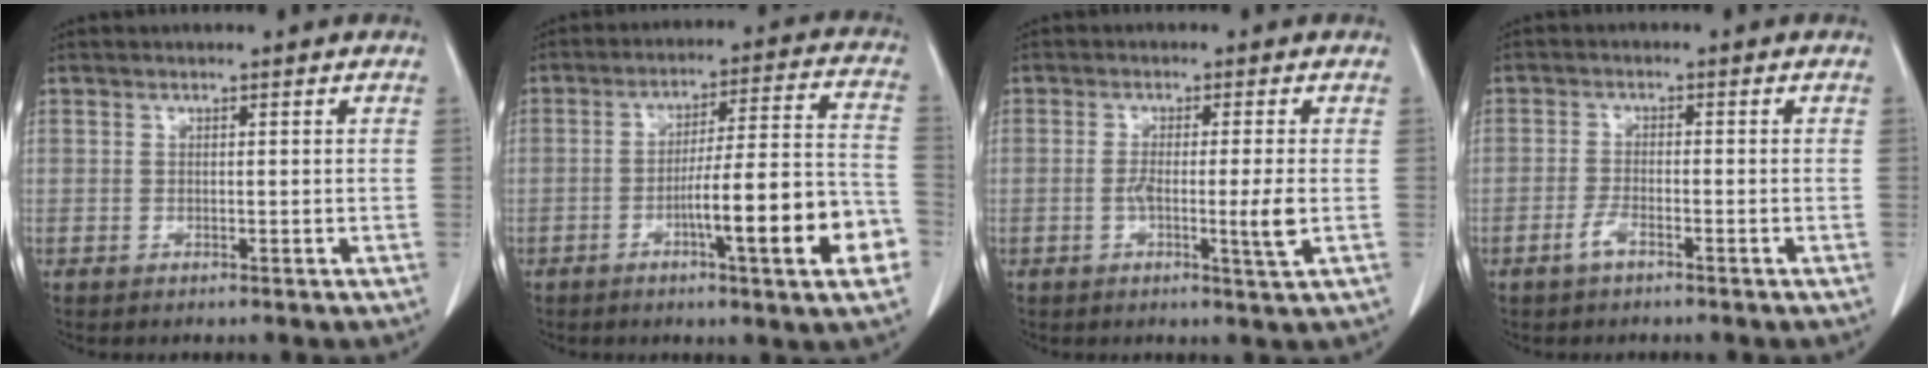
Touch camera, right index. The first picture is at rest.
{"total": 15.6, "force": [-5.7, 0.9, 14.4], "torque": [-0.190, 0.014, -0.079]}
{"total": 4.9, "force": [-1.0, -0.5, 4.8], "torque": [-0.085, -0.011, -0.017]}
{"total": 2.3, "force": [-1.5, 0.5, 1.6], "torque": [-0.033, 0.001, -0.030]}